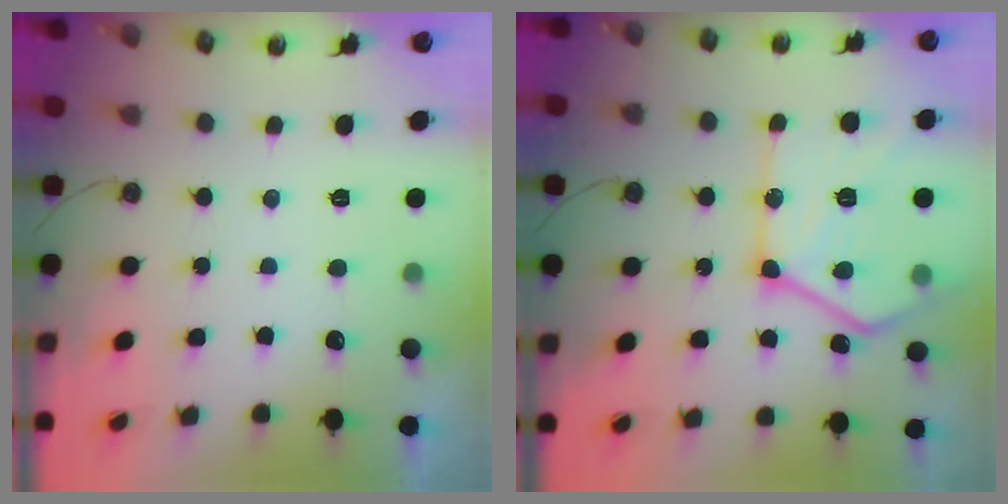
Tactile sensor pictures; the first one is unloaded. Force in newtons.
{"total": 24.1, "press": 24.0, "slide": 1.9}